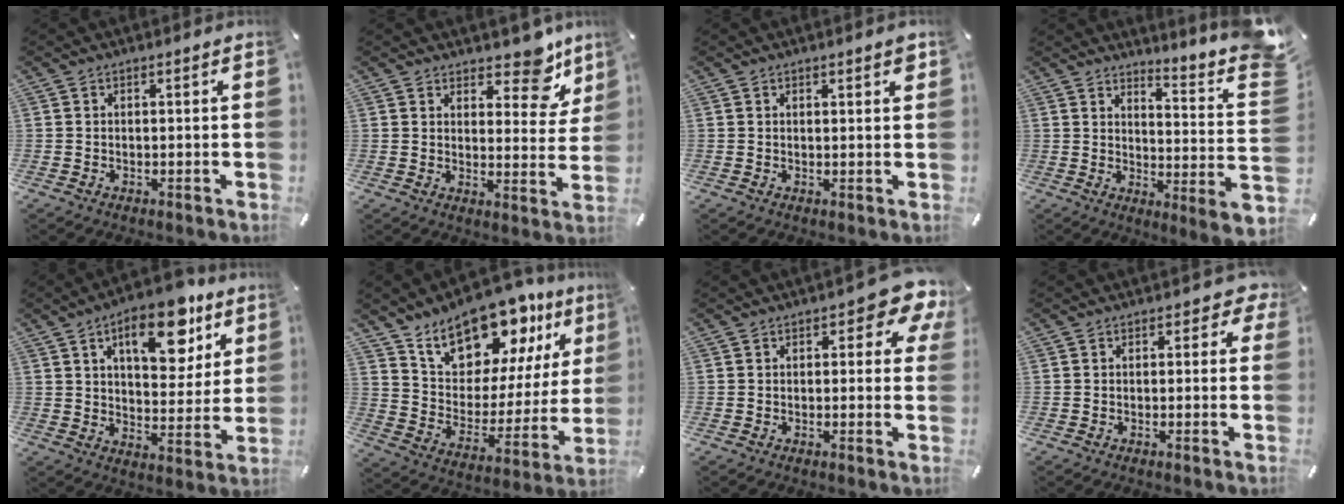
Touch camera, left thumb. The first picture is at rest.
{"total": 10.3, "force": [7.7, 5.0, 4.6], "torque": [-0.036, -0.062, 0.131]}
{"total": 1.2, "force": [0.9, 0.3, 0.7], "torque": [-0.006, -0.004, 0.014]}
{"total": 9.3, "force": [3.1, -1.4, 8.6], "torque": [-0.124, -0.077, 0.036]}
{"total": 16.5, "force": [9.3, 8.1, 11.0], "torque": [-0.137, -0.043, 0.151]}
{"total": 17.0, "force": [14.5, 7.7, 4.6], "torque": [-0.082, -0.132, 0.257]}
{"total": 7.1, "force": [3.4, 3.4, 5.2], "torque": [-0.061, -0.013, 0.052]}
{"total": 2.4, "force": [0.7, 1.8, 1.5], "torque": [-0.015, 0.004, 0.007]}